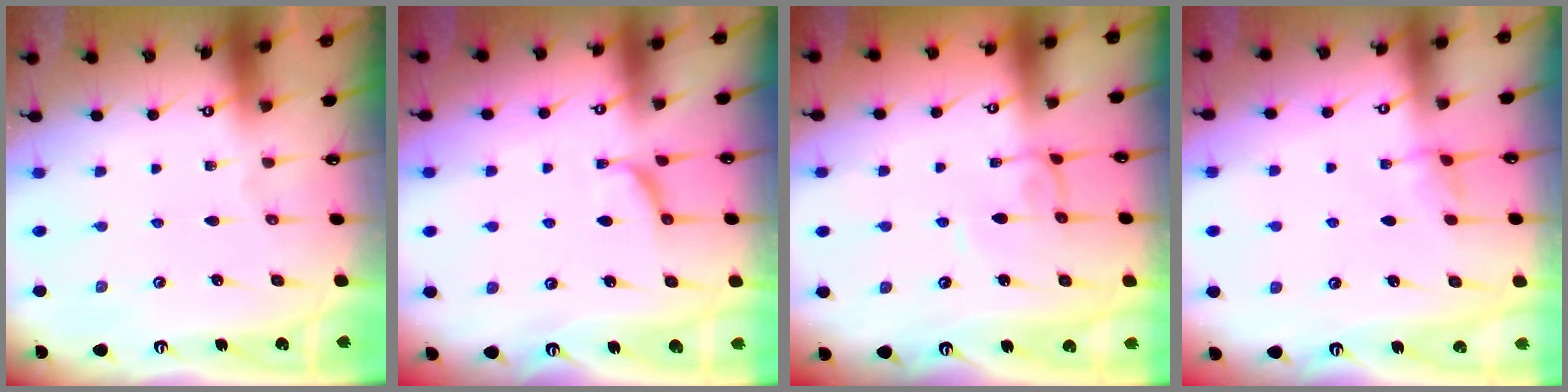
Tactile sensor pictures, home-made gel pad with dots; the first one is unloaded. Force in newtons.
{"total": 1.0, "press": 0.7, "slide": 0.7}
{"total": 2.1, "press": 2.1, "slide": 0.3}
{"total": 2.9, "press": 2.9, "slide": 0.4}